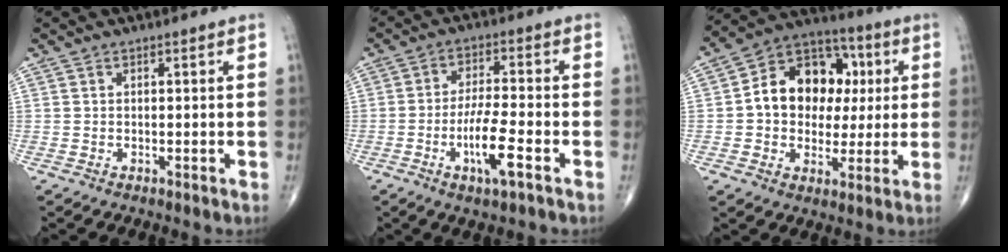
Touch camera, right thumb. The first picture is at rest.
{"total": 8.7, "force": [-3.4, 1.6, 7.8], "torque": [-0.153, 0.013, -0.061]}
{"total": 16.4, "force": [2.0, 12.5, 10.4], "torque": [-0.114, 0.023, 0.025]}